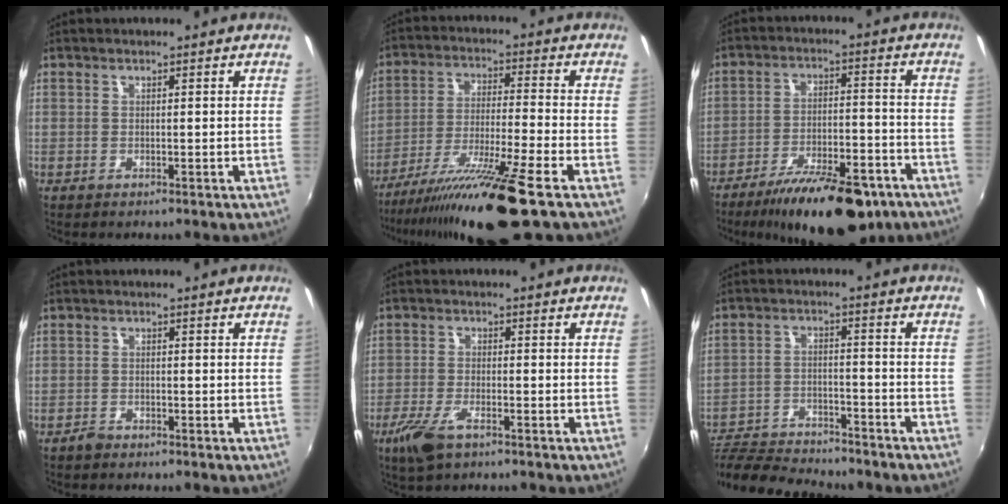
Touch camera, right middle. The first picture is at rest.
{"total": 15.4, "force": [-11.4, -1.1, 10.3], "torque": [-0.206, -0.028, -0.196]}
{"total": 19.0, "force": [-13.8, 6.2, 11.5], "torque": [-0.196, -0.020, -0.199]}
{"total": 1.5, "force": [-1.4, 0.6, 0.3], "torque": [-0.008, -0.001, -0.026]}
{"total": 6.4, "force": [-4.0, 2.1, 4.4], "torque": [-0.111, -0.015, -0.078]}
{"total": 18.4, "force": [-16.0, 4.6, 7.8], "torque": [-0.175, -0.024, -0.255]}